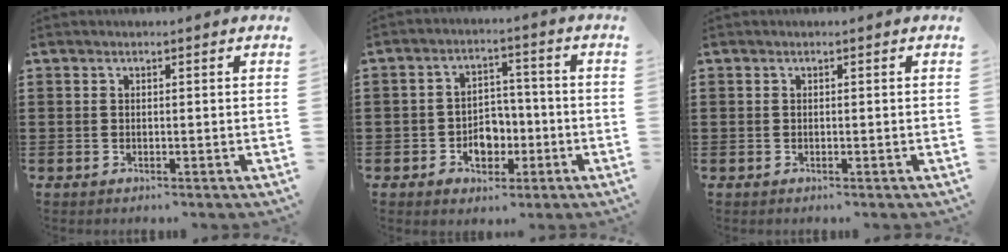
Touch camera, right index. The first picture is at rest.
{"total": 5.1, "force": [-1.7, 4.3, 2.2], "torque": [-0.032, 0.006, -0.033]}
{"total": 0.0}